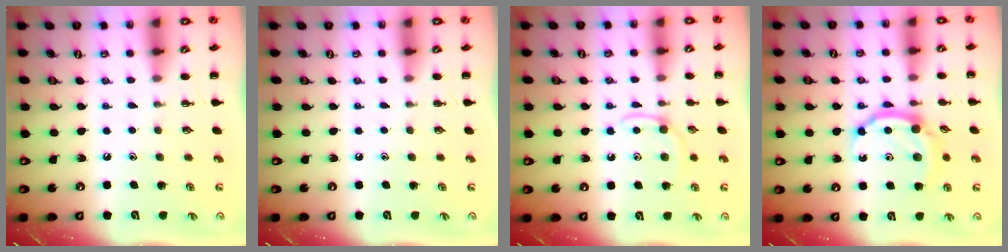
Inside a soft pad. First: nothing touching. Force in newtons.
{"total": 0.0}
{"total": 4.6, "press": 4.4, "slide": 1.4}
{"total": 9.9, "press": 9.9, "slide": 0.9}